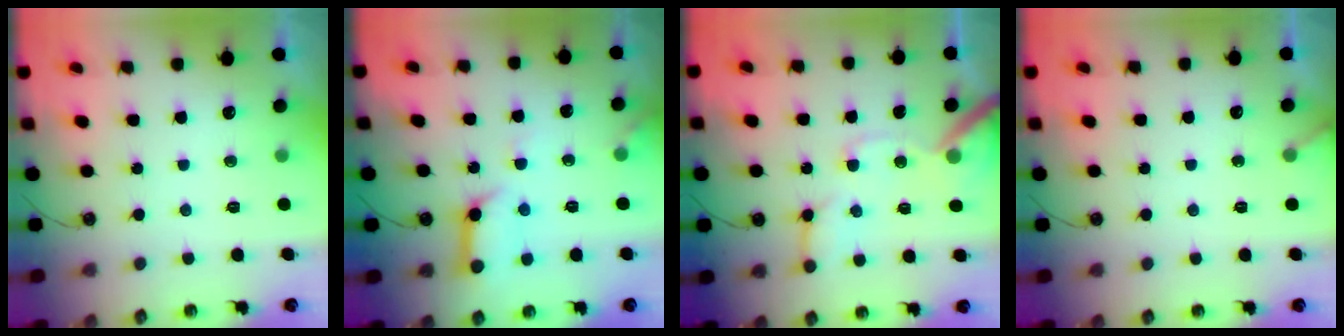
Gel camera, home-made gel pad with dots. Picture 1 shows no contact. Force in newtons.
{"total": 11.4, "press": 11.4, "slide": 1.2}
{"total": 13.2, "press": 13.1, "slide": 1.9}
{"total": 2.4, "press": 2.4, "slide": 0.2}